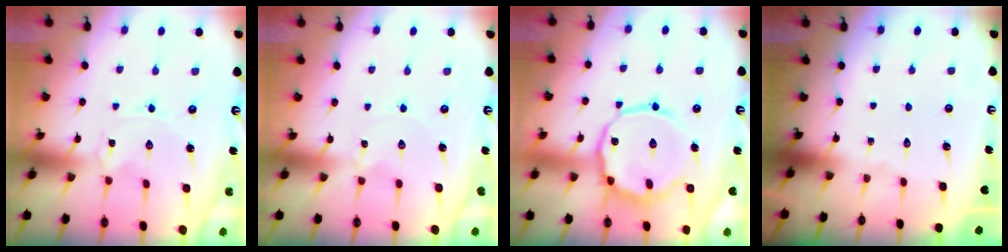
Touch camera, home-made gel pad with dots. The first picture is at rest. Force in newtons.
{"total": 0.5, "press": 0.5, "slide": 0.1}
{"total": 13.8, "press": 13.7, "slide": 1.1}
{"total": 0.0}